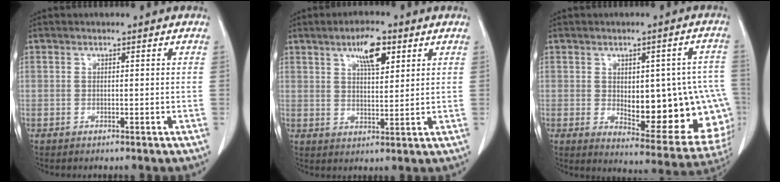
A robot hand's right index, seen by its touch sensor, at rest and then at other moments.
{"total": 6.3, "force": [3.4, 2.0, 5.0], "torque": [-0.087, 0.002, 0.056]}
{"total": 19.8, "force": [-2.0, 7.8, 18.0], "torque": [-0.162, 0.019, 0.004]}